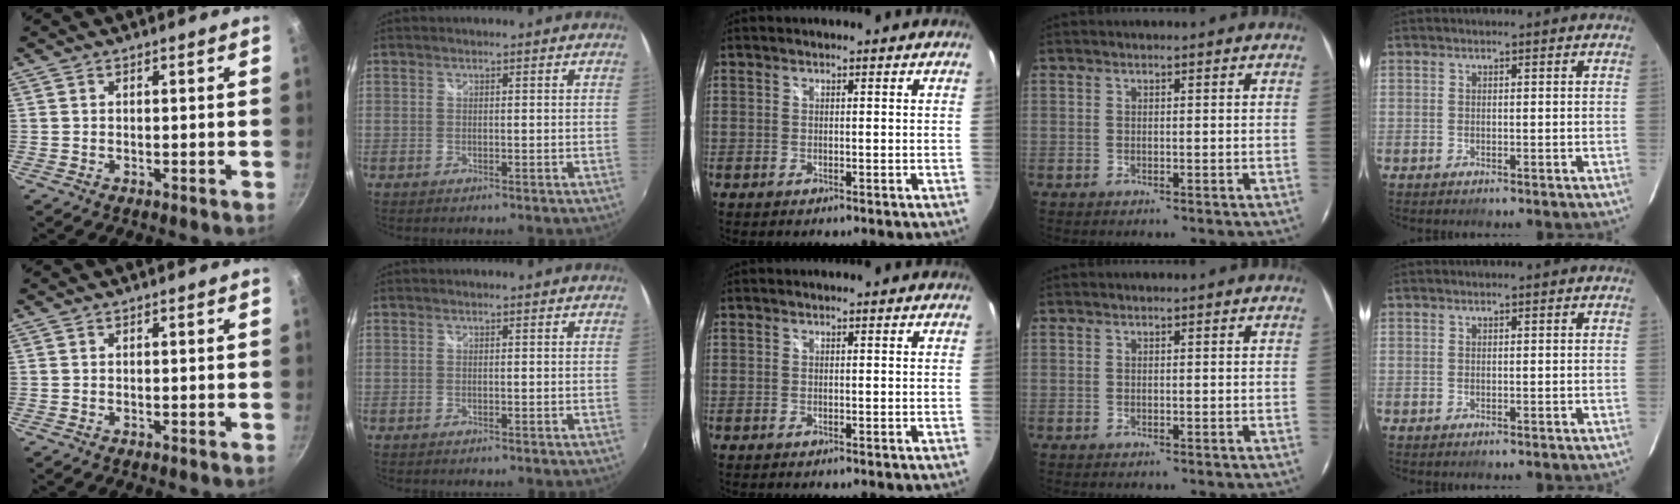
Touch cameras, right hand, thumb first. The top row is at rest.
{}